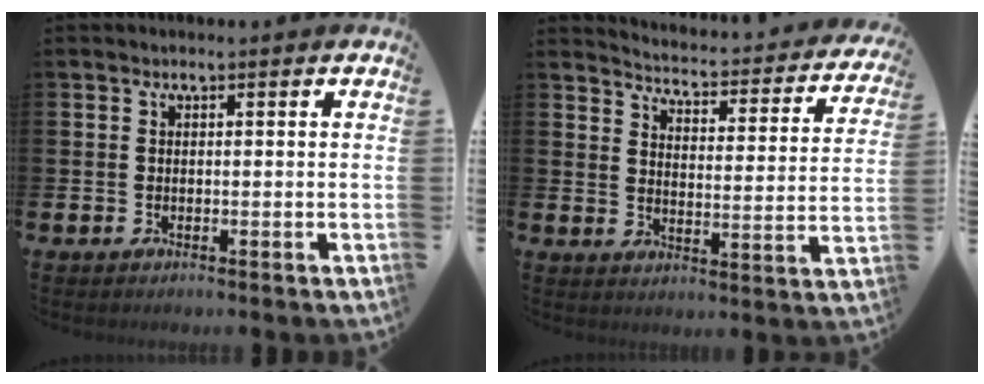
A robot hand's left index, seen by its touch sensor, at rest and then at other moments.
{"total": 3.5, "force": [3.4, 0.4, 0.7], "torque": [-0.030, -0.040, 0.047]}